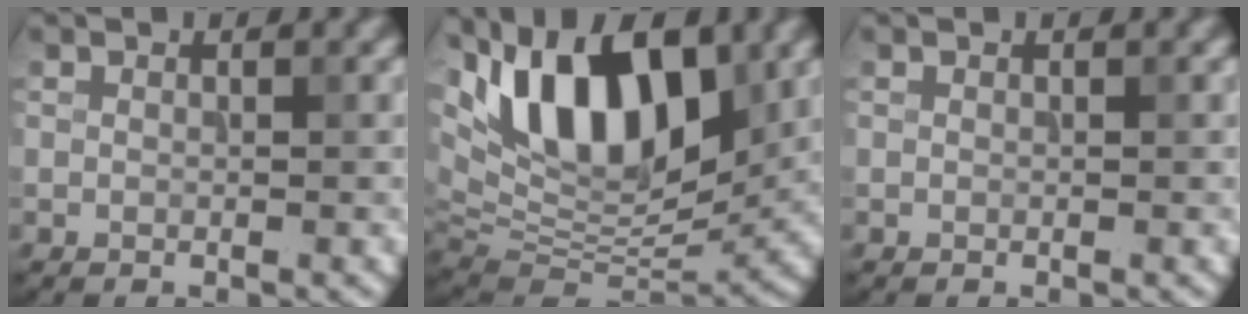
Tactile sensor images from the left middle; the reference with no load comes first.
{"total": 13.0, "force": [6.0, 6.3, 9.7], "torque": [-0.148, 0.018, 0.096]}
{"total": 0.0}